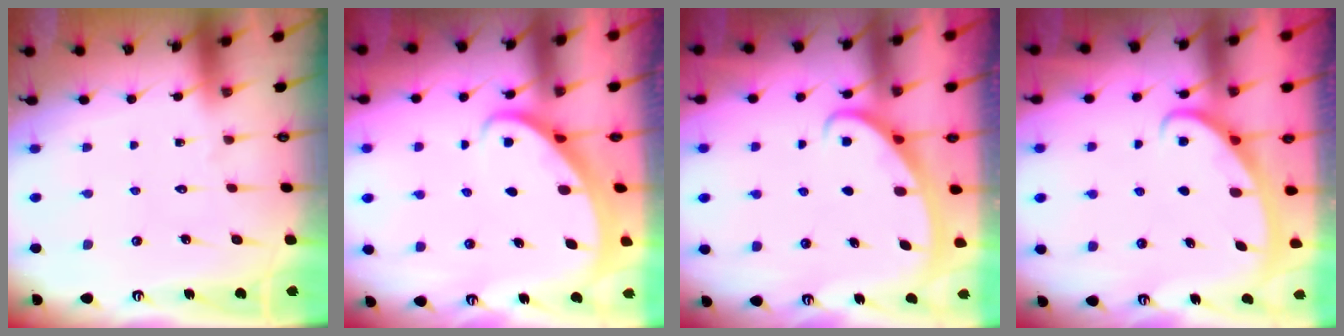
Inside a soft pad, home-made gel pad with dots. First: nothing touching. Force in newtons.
{"total": 2.6, "press": 2.6, "slide": 0.4}
{"total": 2.7, "press": 2.7, "slide": 0.4}
{"total": 2.8, "press": 2.8, "slide": 0.4}